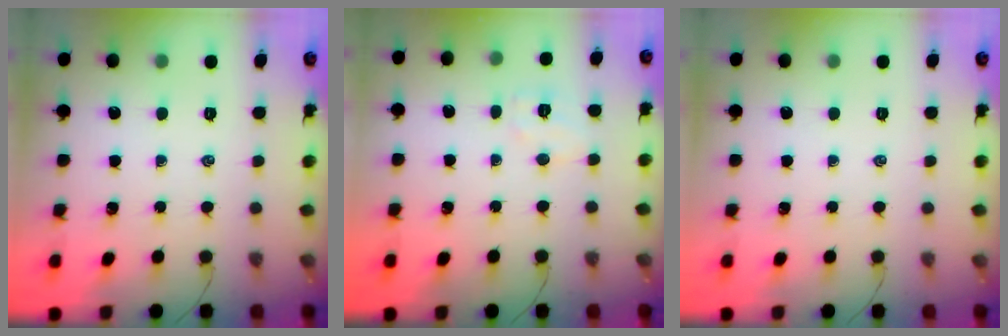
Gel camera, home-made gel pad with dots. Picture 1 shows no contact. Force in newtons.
{"total": 5.2, "press": 5.1, "slide": 1.2}
{"total": 0.0}